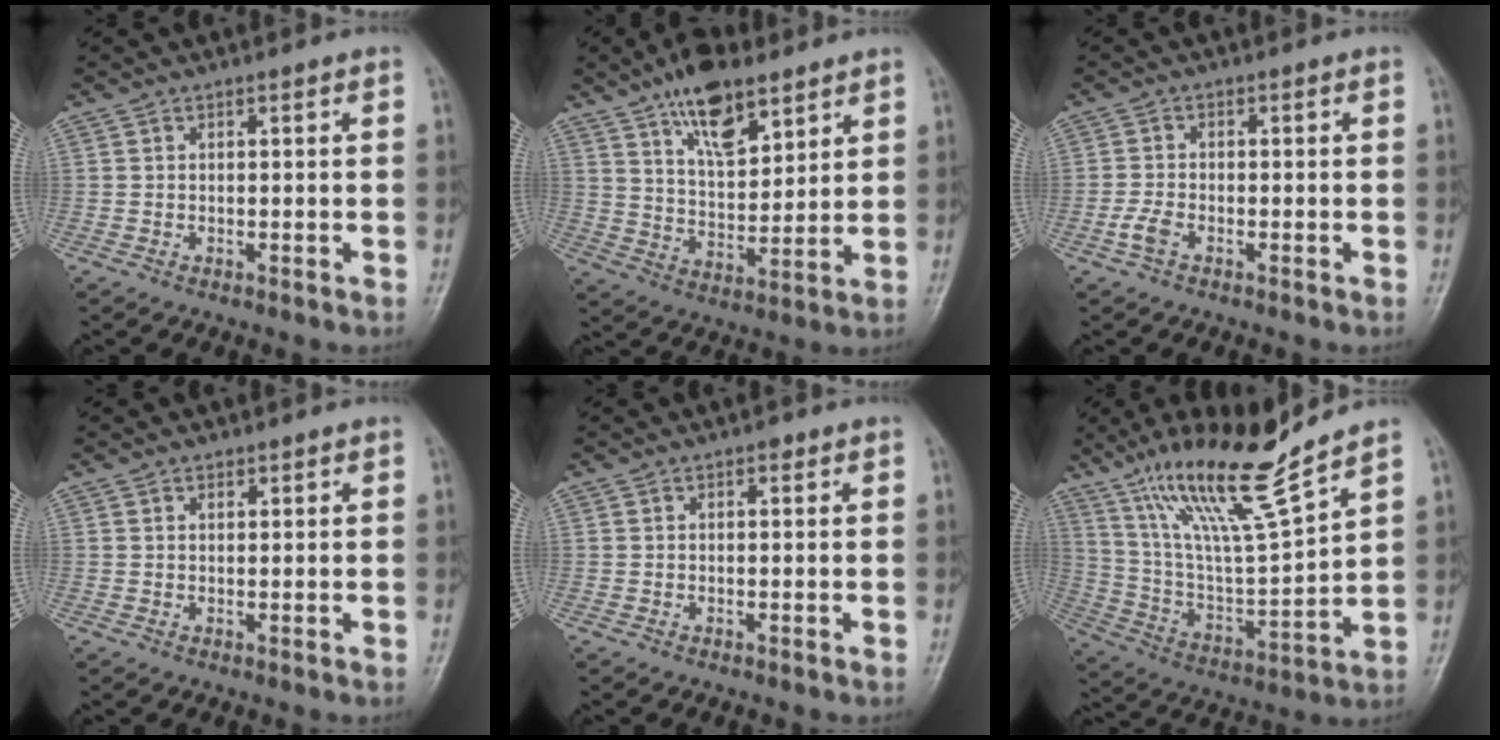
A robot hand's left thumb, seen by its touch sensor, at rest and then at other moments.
{"total": 13.0, "force": [8.1, 5.8, 8.4], "torque": [-0.112, -0.044, 0.142]}
{"total": 2.9, "force": [-1.4, 1.5, 1.9], "torque": [-0.048, 0.006, -0.032]}
{"total": 0.9, "force": [0.6, 0.6, 0.3], "torque": [0.002, -0.004, 0.007]}
{"total": 0.8, "force": [0.4, 0.5, 0.5], "torque": [0.000, 0.001, 0.001]}
{"total": 18.4, "force": [13.5, 1.4, 12.4], "torque": [-0.207, -0.072, 0.255]}